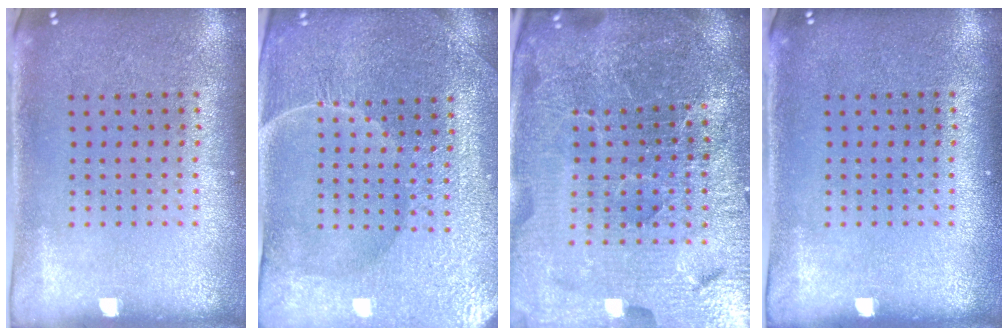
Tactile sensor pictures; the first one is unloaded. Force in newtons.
{"total": 4.3, "press": 4.1, "slide": 1.2}
{"total": 6.5, "press": 5.8, "slide": 3.0}
{"total": 0.0}